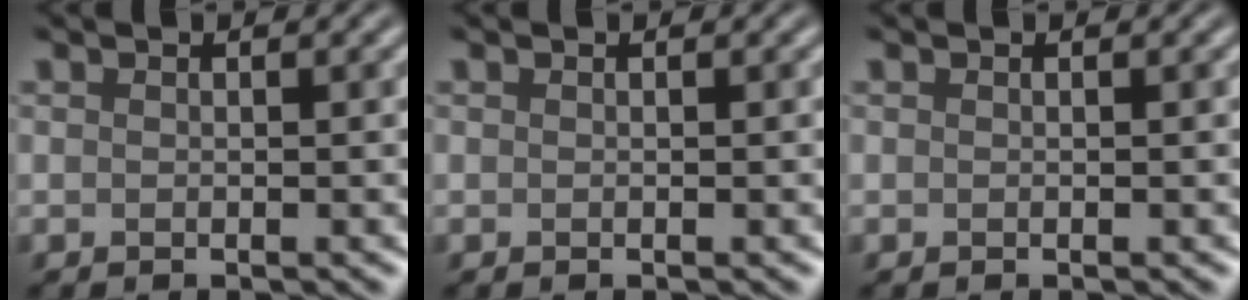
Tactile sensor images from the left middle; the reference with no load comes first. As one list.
[{"total": 0.0}, {"total": 0.0}]